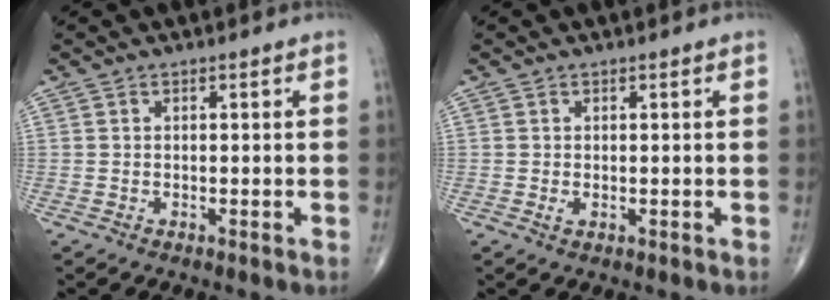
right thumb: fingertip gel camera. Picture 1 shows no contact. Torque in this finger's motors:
{"motor_torque": [-0.19, 0.01, 0.15, 0.05, 0.04]}